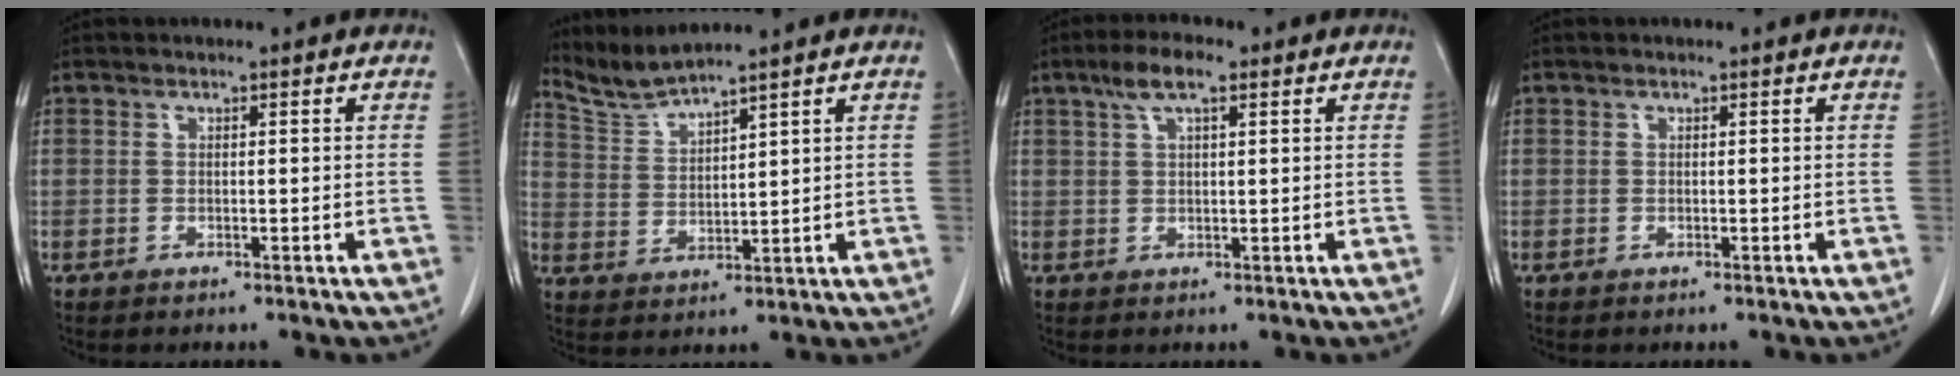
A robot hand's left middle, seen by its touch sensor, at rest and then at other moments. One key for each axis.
{"total": 5.0, "fx": 4.8, "fy": -1.5, "fz": 0.0, "tx": -0.016, "ty": -0.008, "tz": 0.108}
{"total": 4.5, "fx": 2.7, "fy": 1.2, "fz": 3.5, "tx": -0.073, "ty": 0.014, "tz": 0.051}
{"total": 0.0}